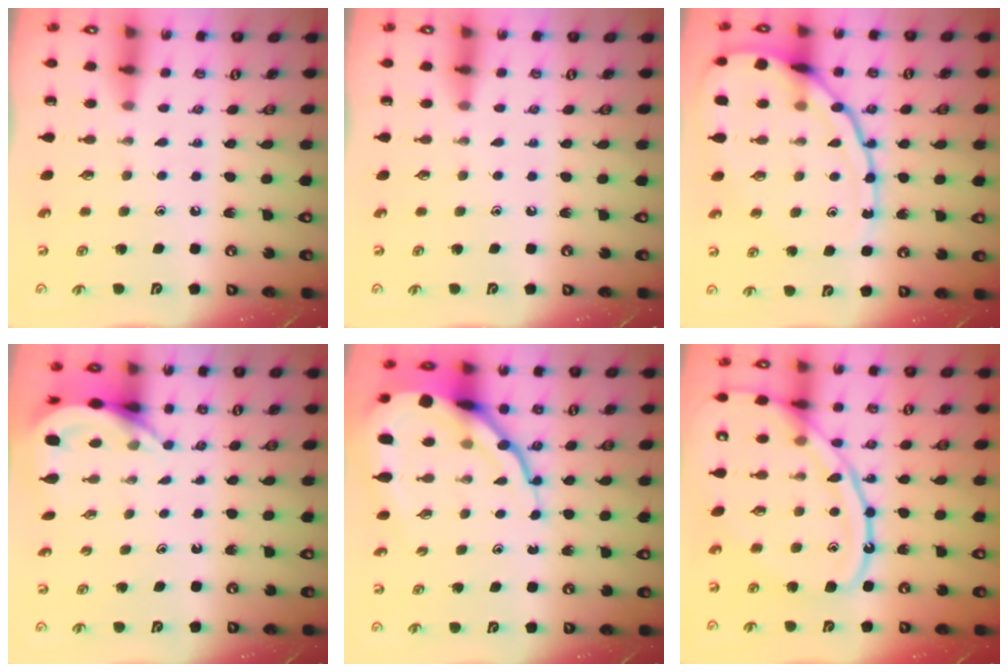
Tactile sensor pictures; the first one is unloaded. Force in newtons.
{"total": 0.0}
{"total": 17.1, "press": 17.1, "slide": 1.4}
{"total": 5.0, "press": 5.0, "slide": 0.3}
{"total": 16.3, "press": 16.2, "slide": 1.5}
{"total": 18.0, "press": 17.9, "slide": 1.7}